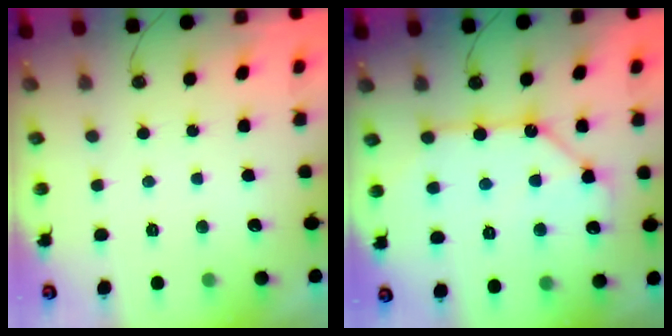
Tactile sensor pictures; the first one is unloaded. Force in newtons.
{"total": 14.4, "press": 14.3, "slide": 1.3}